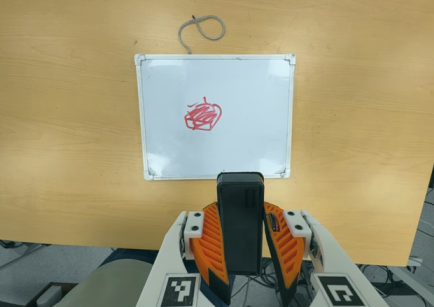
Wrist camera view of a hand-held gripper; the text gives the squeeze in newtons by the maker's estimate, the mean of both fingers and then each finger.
{"total": 9.8, "left": 8.1, "right": 11.5}